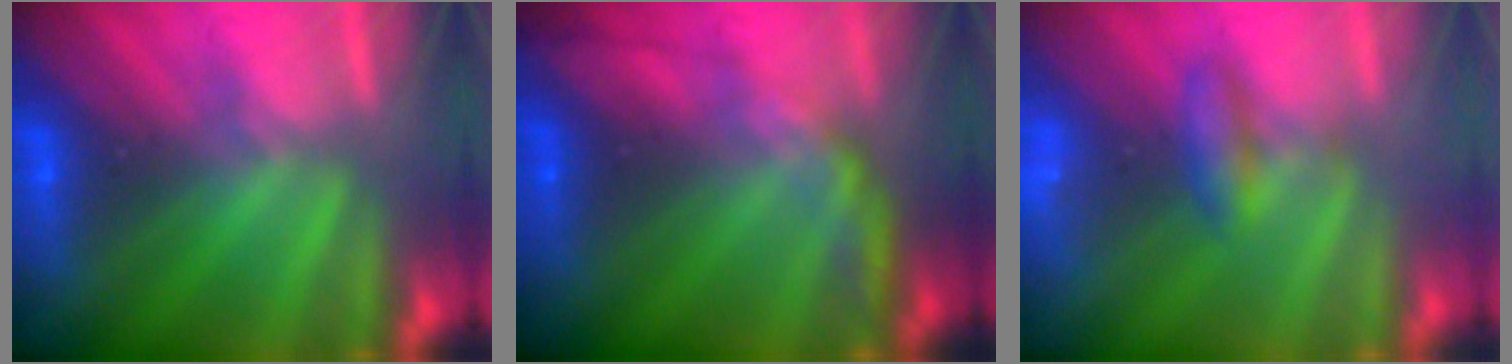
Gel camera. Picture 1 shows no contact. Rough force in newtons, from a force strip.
{"total": 2.6}
{"total": 2.0}